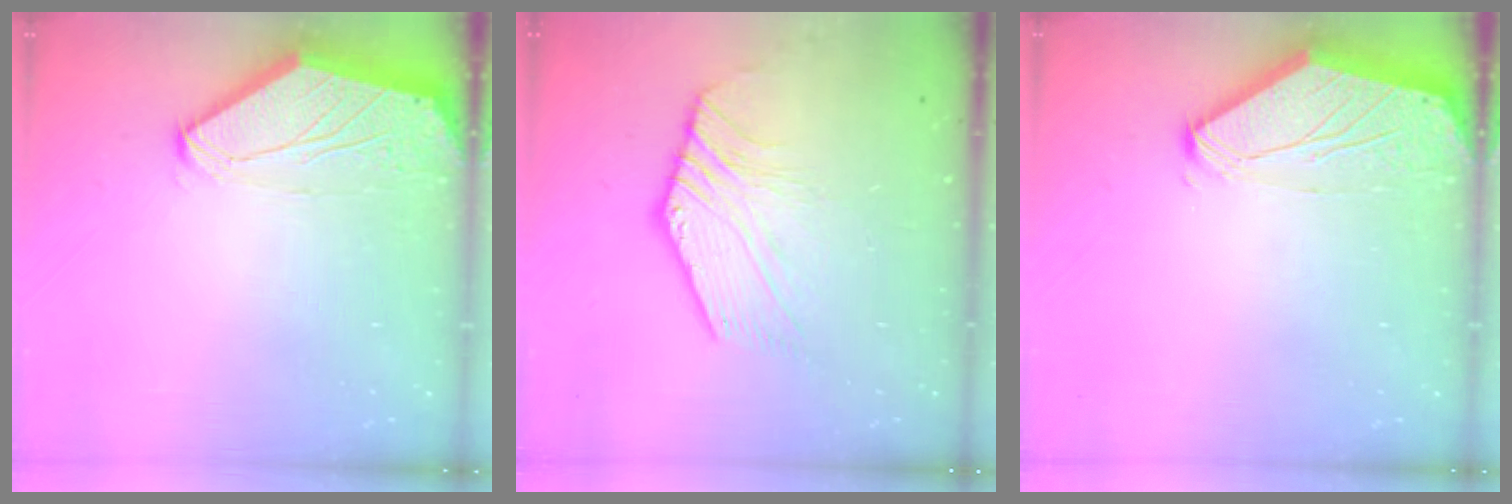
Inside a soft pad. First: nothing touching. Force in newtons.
{"total": 2.6, "press": 2.4, "slide": 0.8}
{"total": 0.0}